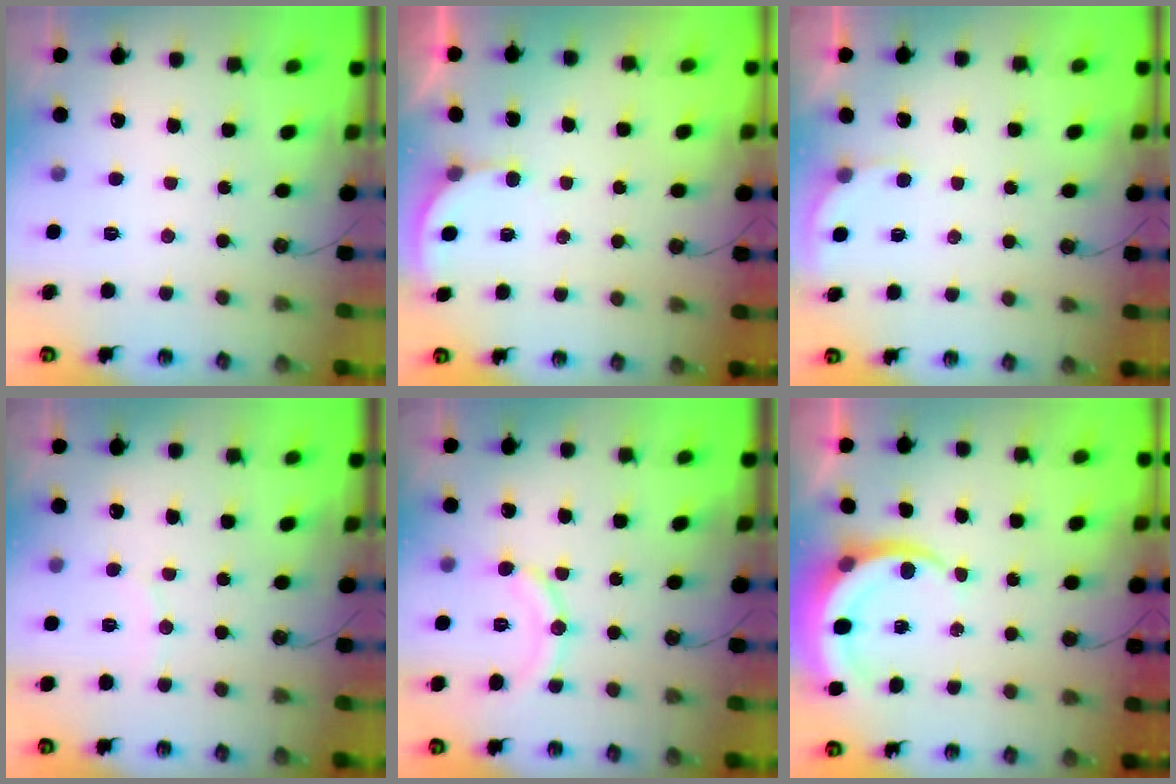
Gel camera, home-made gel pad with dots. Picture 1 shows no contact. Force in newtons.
{"total": 2.6, "press": 2.6, "slide": 0.0}
{"total": 2.6, "press": 2.6, "slide": 0.1}
{"total": 3.3, "press": 3.3, "slide": 0.4}
{"total": 10.3, "press": 10.3, "slide": 0.4}
{"total": 7.4, "press": 7.3, "slide": 0.9}